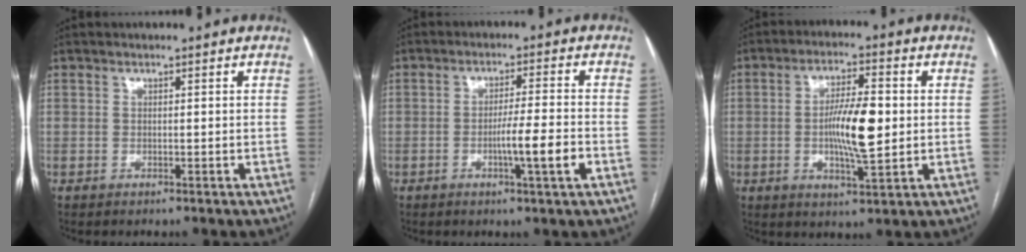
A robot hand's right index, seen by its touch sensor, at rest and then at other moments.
{"total": 6.5, "force": [-2.2, -0.6, 6.1], "torque": [-0.094, -0.008, -0.038]}
{"total": 9.3, "force": [-0.3, 1.9, 9.1], "torque": [-0.166, 0.000, -0.007]}